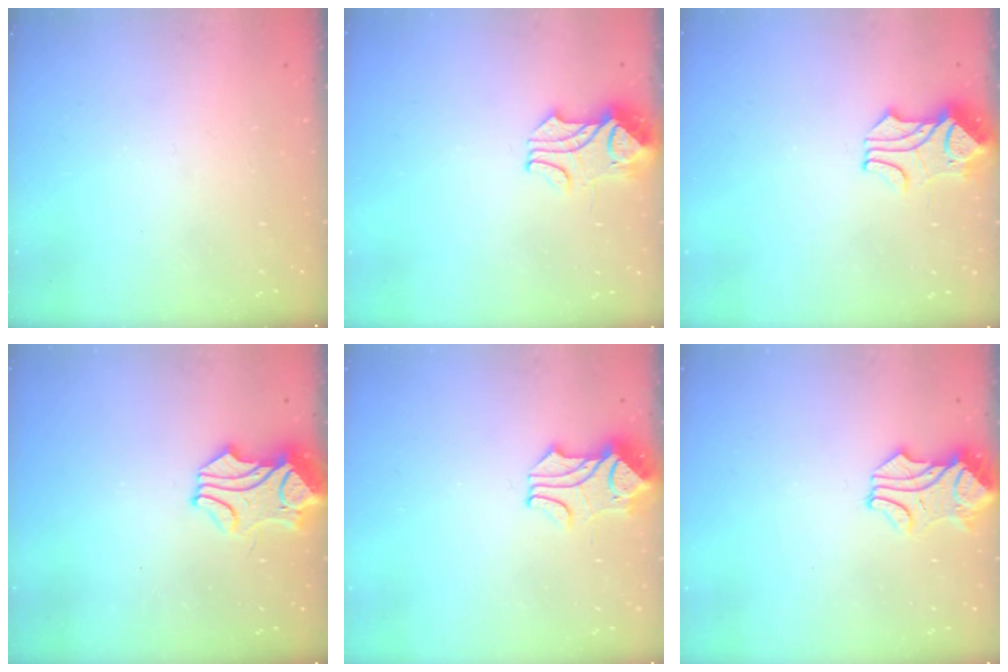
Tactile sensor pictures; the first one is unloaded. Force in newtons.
{"total": 2.1, "press": 1.9, "slide": 0.8}
{"total": 1.7, "press": 1.3, "slide": 1.0}
{"total": 2.1, "press": 1.6, "slide": 1.4}
{"total": 1.9, "press": 1.4, "slide": 1.2}
{"total": 0.0}